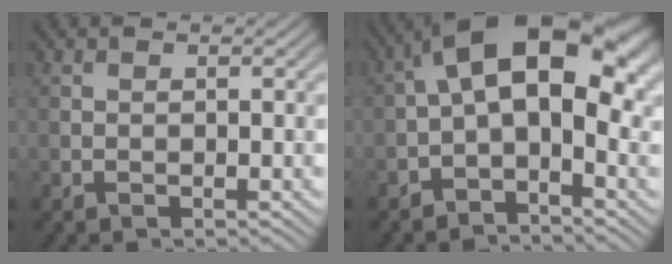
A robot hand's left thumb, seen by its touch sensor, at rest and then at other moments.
{"total": 12.9, "force": [0.7, 6.5, 11.2], "torque": [-0.174, 0.030, -0.004]}